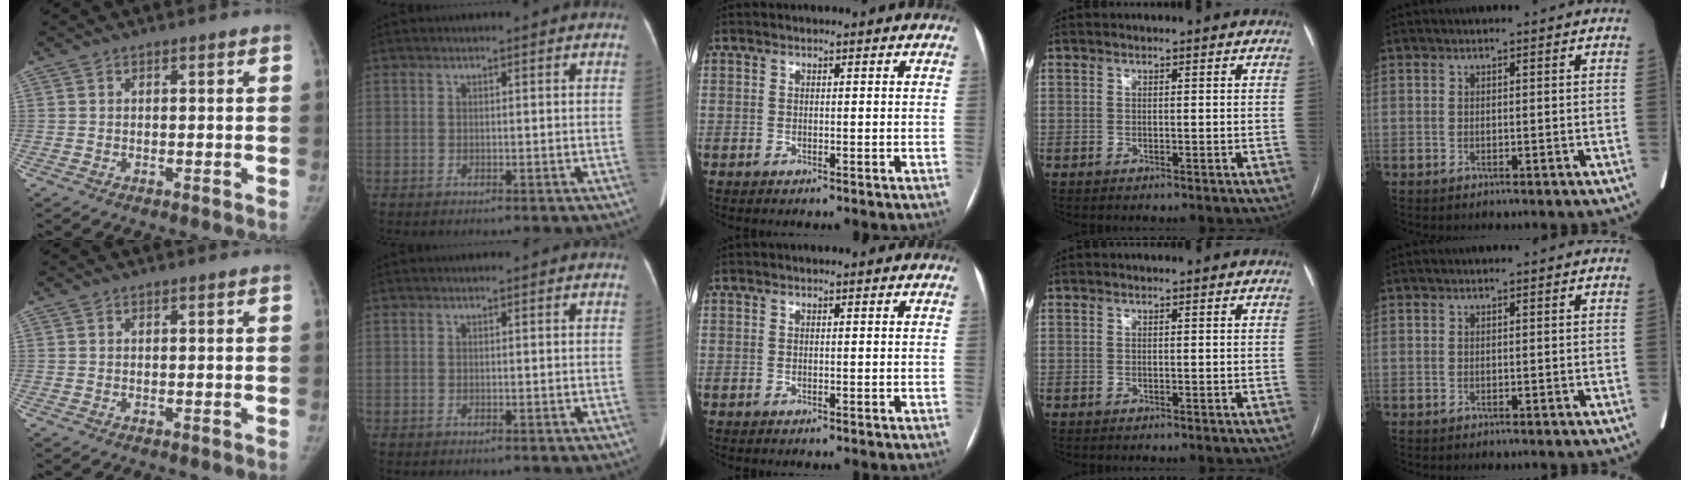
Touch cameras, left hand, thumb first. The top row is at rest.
{}